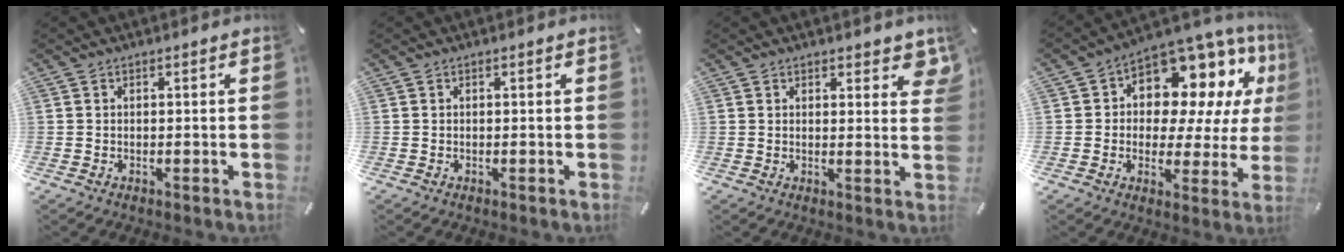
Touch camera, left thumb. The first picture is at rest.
{"total": 0.0}
{"total": 3.8, "force": [2.7, 1.9, 1.8], "torque": [-0.009, -0.012, 0.043]}
{"total": 12.0, "force": [6.9, 7.7, 6.0], "torque": [-0.097, -0.068, 0.126]}